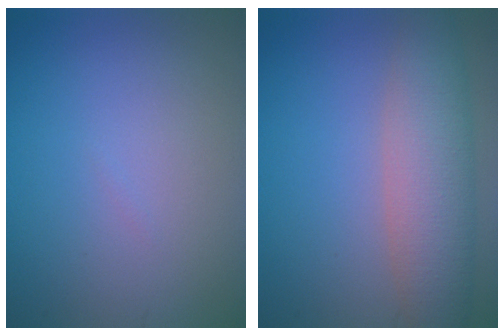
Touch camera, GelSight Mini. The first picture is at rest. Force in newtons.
{"total": 6.0, "press": 6.0, "slide": 0.4}